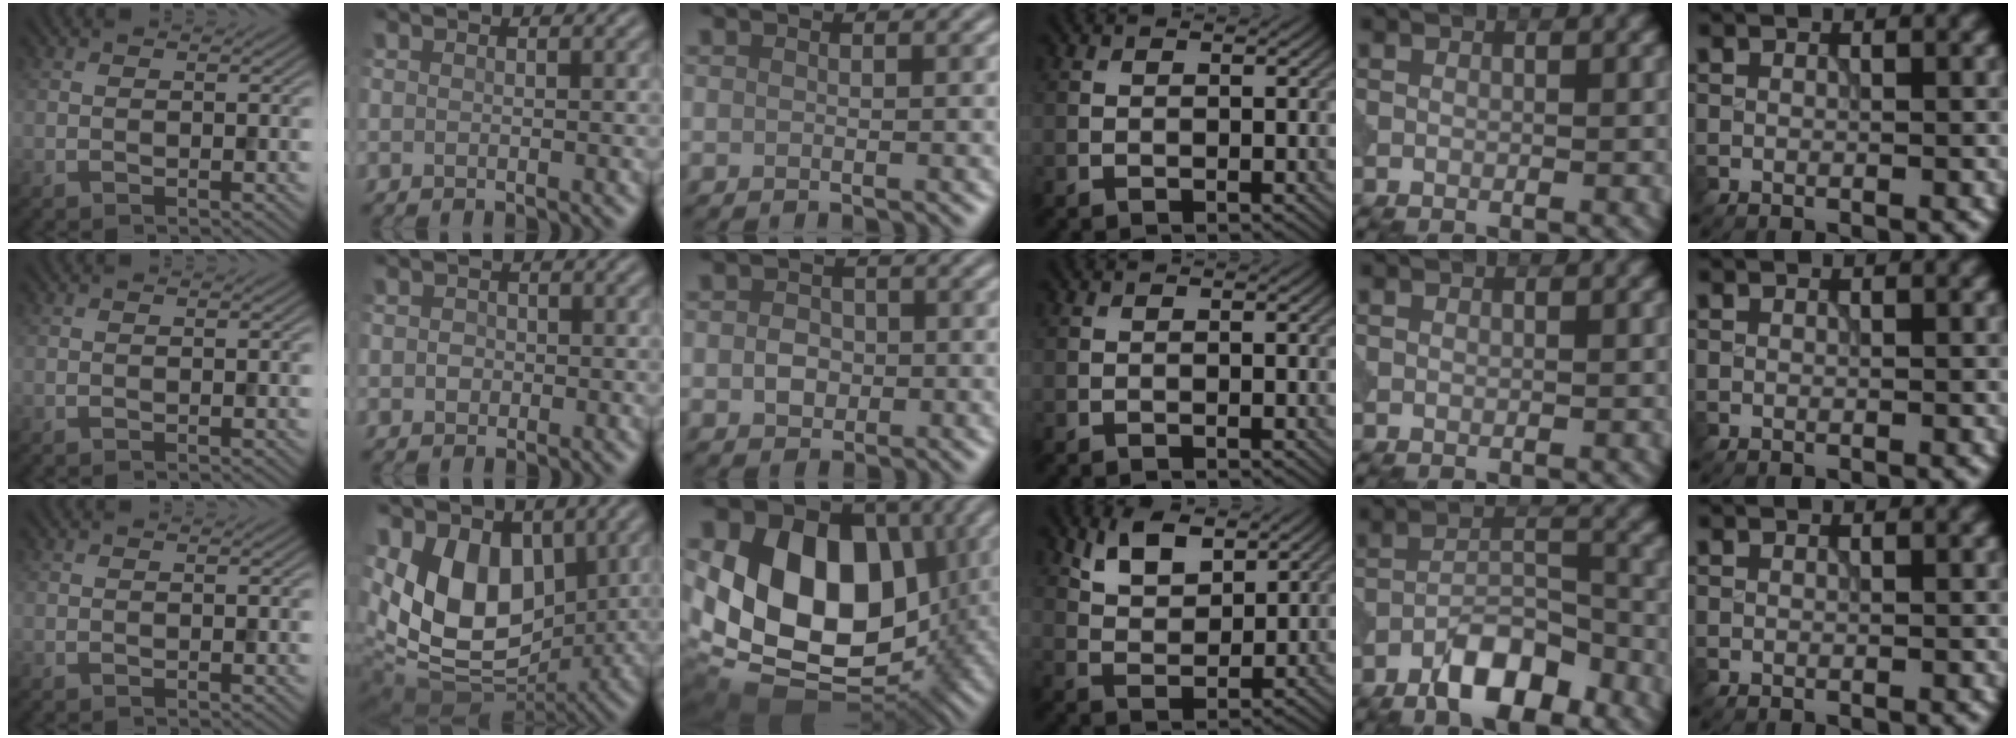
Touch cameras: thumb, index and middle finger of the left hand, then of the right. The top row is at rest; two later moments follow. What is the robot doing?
{"motion": "extract", "object": "peg toy"}